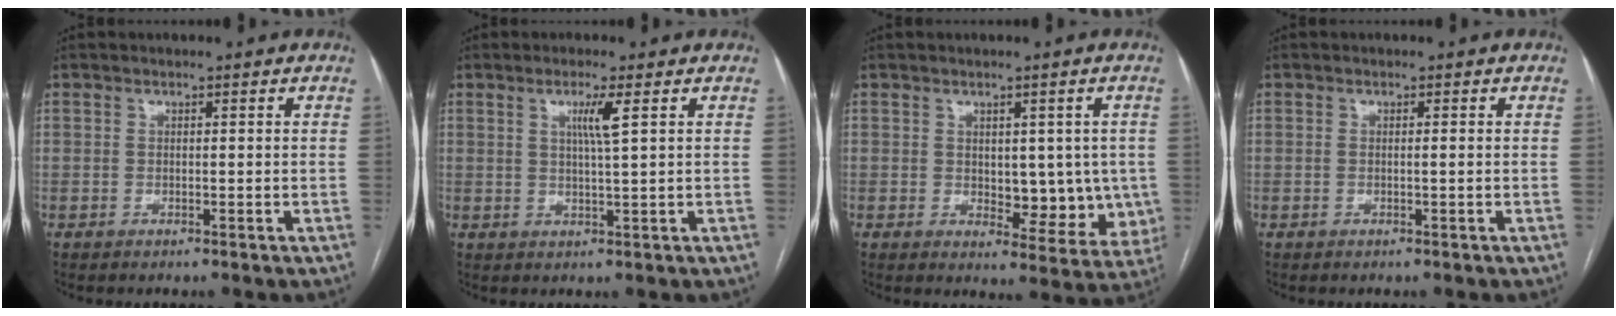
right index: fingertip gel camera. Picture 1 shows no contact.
{"total": 3.5, "force": [1.3, -0.6, 3.2], "torque": [-0.060, -0.003, 0.022]}
{"total": 8.2, "force": [0.1, 4.6, 6.8], "torque": [-0.063, -0.003, 0.011]}
{"total": 0.5, "force": [-0.1, -0.1, 0.5], "torque": [-0.009, 0.000, -0.002]}